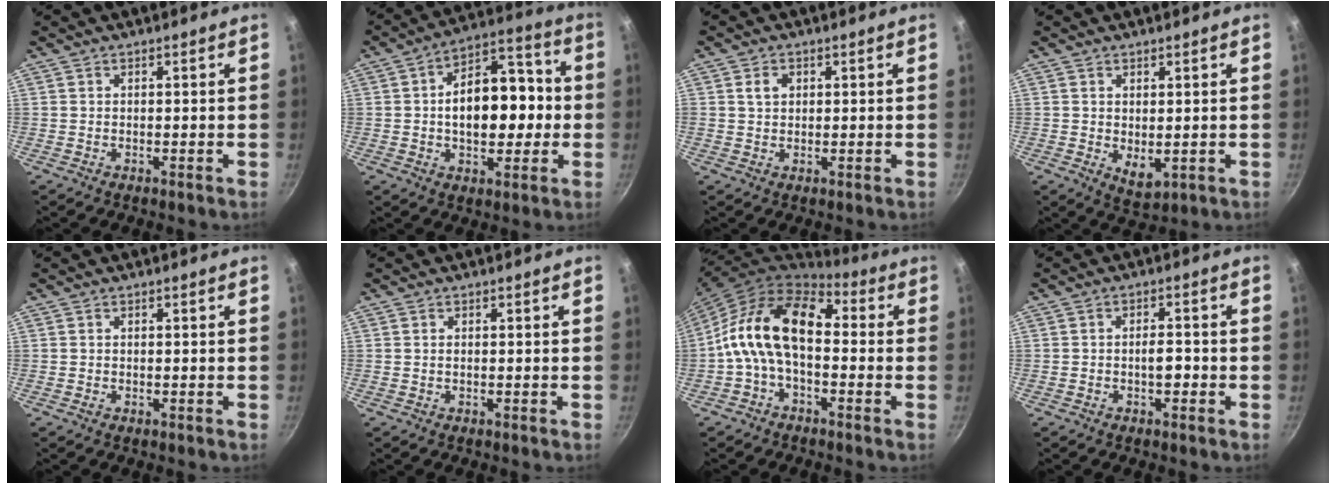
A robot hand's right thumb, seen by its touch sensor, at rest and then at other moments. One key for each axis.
{"total": 16.8, "fx": -0.8, "fy": 10.4, "fz": 13.2, "tx": -0.153, "ty": 0.040, "tz": -0.018}
{"total": 2.7, "fx": 0.8, "fy": 2.1, "fz": 1.5, "tx": -0.019, "ty": 0.001, "tz": 0.016}
{"total": 4.3, "fx": 0.3, "fy": 2.5, "fz": 3.4, "tx": -0.048, "ty": -0.015, "tz": 0.014}
{"total": 0.0}
{"total": 0.5, "fx": 0.0, "fy": 0.2, "fz": 0.5, "tx": -0.012, "ty": 0.001, "tz": 0.001}
{"total": 14.7, "fx": -0.5, "fy": 8.7, "fz": 11.8, "tx": -0.198, "ty": 0.038, "tz": -0.034}
{"total": 2.9, "fx": -0.9, "fy": 1.5, "fz": 2.4, "tx": -0.024, "ty": 0.015, "tz": -0.014}